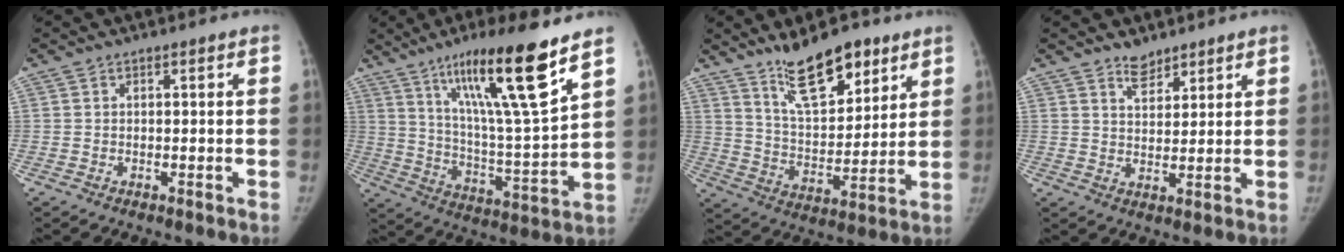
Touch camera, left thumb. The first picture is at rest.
{"total": 20.3, "force": [12.5, 1.7, 15.9], "torque": [-0.247, -0.064, 0.212]}
{"total": 14.4, "force": [9.9, 5.6, 8.8], "torque": [-0.107, -0.065, 0.178]}
{"total": 4.0, "force": [3.3, 2.0, 1.2], "torque": [0.002, -0.027, 0.058]}